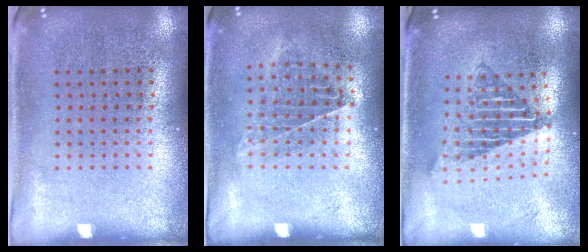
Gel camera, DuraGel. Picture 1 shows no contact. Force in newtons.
{"total": 0.9, "press": 0.8, "slide": 0.4}
{"total": 1.6, "press": 1.3, "slide": 0.9}